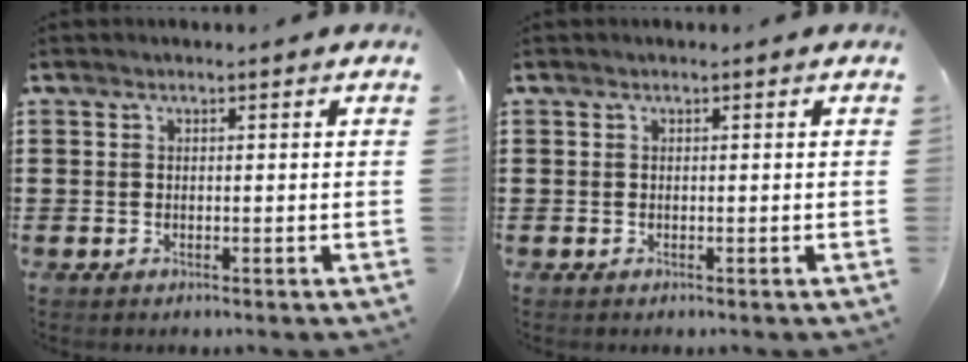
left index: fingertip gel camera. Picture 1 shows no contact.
{"total": 0.0}